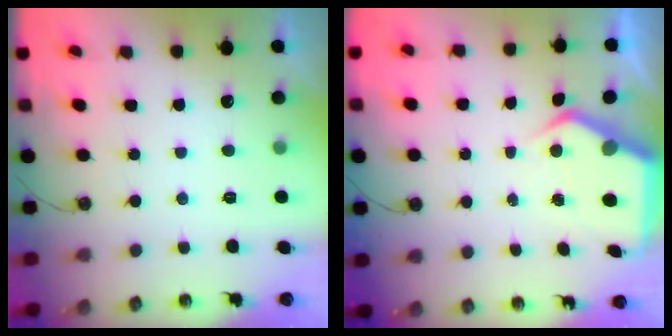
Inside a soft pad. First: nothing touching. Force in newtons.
{"total": 6.0, "press": 6.0, "slide": 0.6}